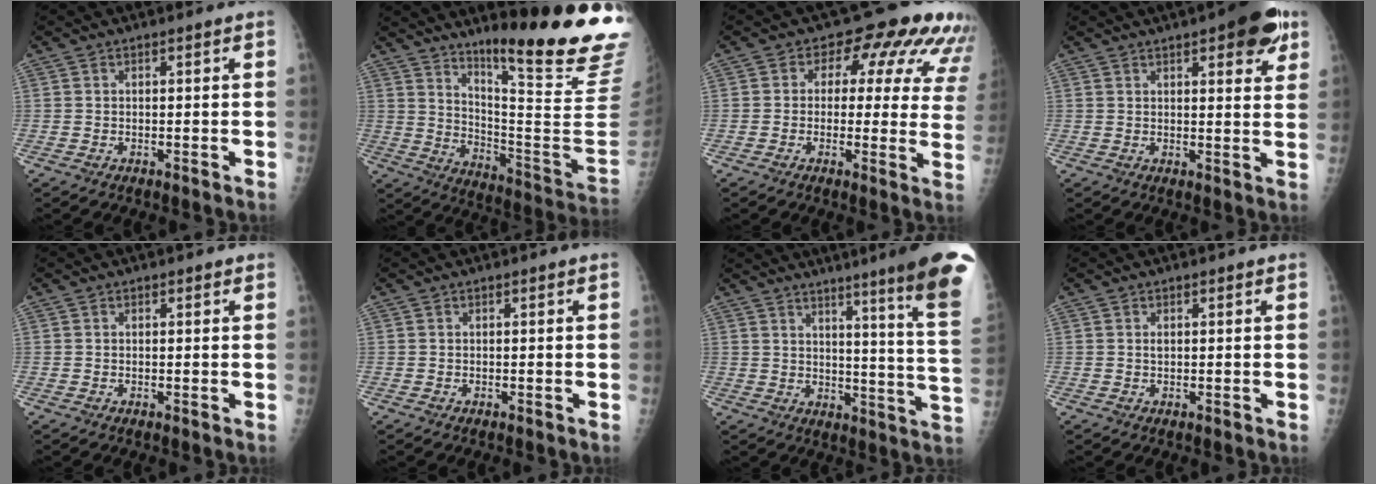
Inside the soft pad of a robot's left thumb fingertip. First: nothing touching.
{"total": 26.3, "force": [17.3, 2.6, 19.6], "torque": [-0.248, -0.130, 0.254]}
{"total": 15.3, "force": [7.2, 9.3, 9.9], "torque": [-0.070, -0.007, 0.061]}
{"total": 10.9, "force": [6.1, 3.7, 8.2], "torque": [-0.076, -0.019, 0.073]}
{"total": 0.7, "force": [0.4, 0.5, 0.1], "torque": [0.004, -0.002, 0.003]}
{"total": 0.0}
{"total": 19.6, "force": [13.0, -0.2, 14.7], "torque": [-0.173, -0.091, 0.158]}
{"total": 0.9, "force": [0.4, 0.6, 0.5], "torque": [-0.006, -0.001, 0.005]}